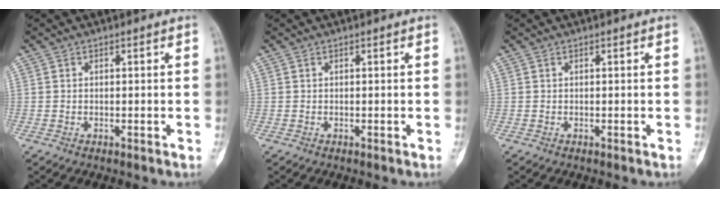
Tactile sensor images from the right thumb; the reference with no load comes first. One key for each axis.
{"total": 0.0}
{"total": 0.0}